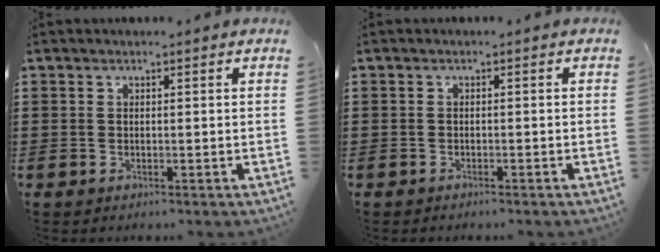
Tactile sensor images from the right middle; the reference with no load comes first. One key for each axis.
{"total": 0.8, "fx": -0.7, "fy": 0.2, "fz": 0.0, "tx": -0.001, "ty": 0.002, "tz": -0.017}